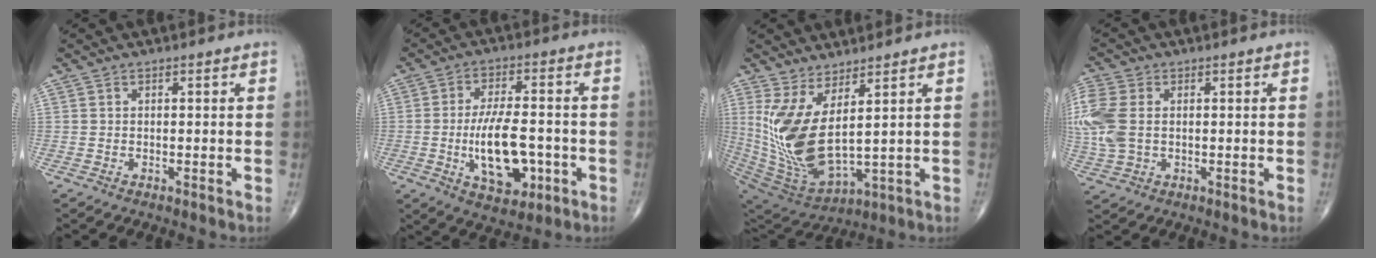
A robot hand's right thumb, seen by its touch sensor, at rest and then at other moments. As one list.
[{"total": 12.9, "force": [-2.9, 6.1, 11.0], "torque": [-0.173, 0.009, -0.040]}, {"total": 15.1, "force": [4.0, 5.6, 13.5], "torque": [-0.288, -0.048, 0.100]}, {"total": 9.7, "force": [0.8, 6.4, 7.2], "torque": [-0.198, 0.010, 0.019]}]